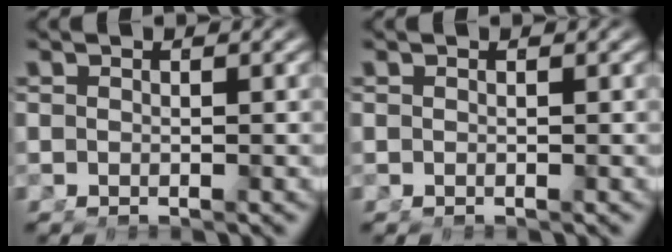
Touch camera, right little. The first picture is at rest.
{"total": 0.0}